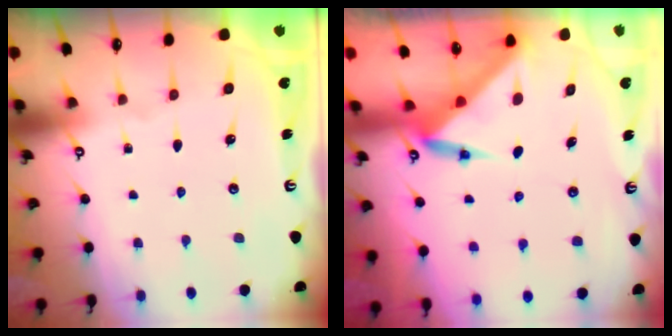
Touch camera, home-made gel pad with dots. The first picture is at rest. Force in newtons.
{"total": 3.4, "press": 3.4, "slide": 0.1}